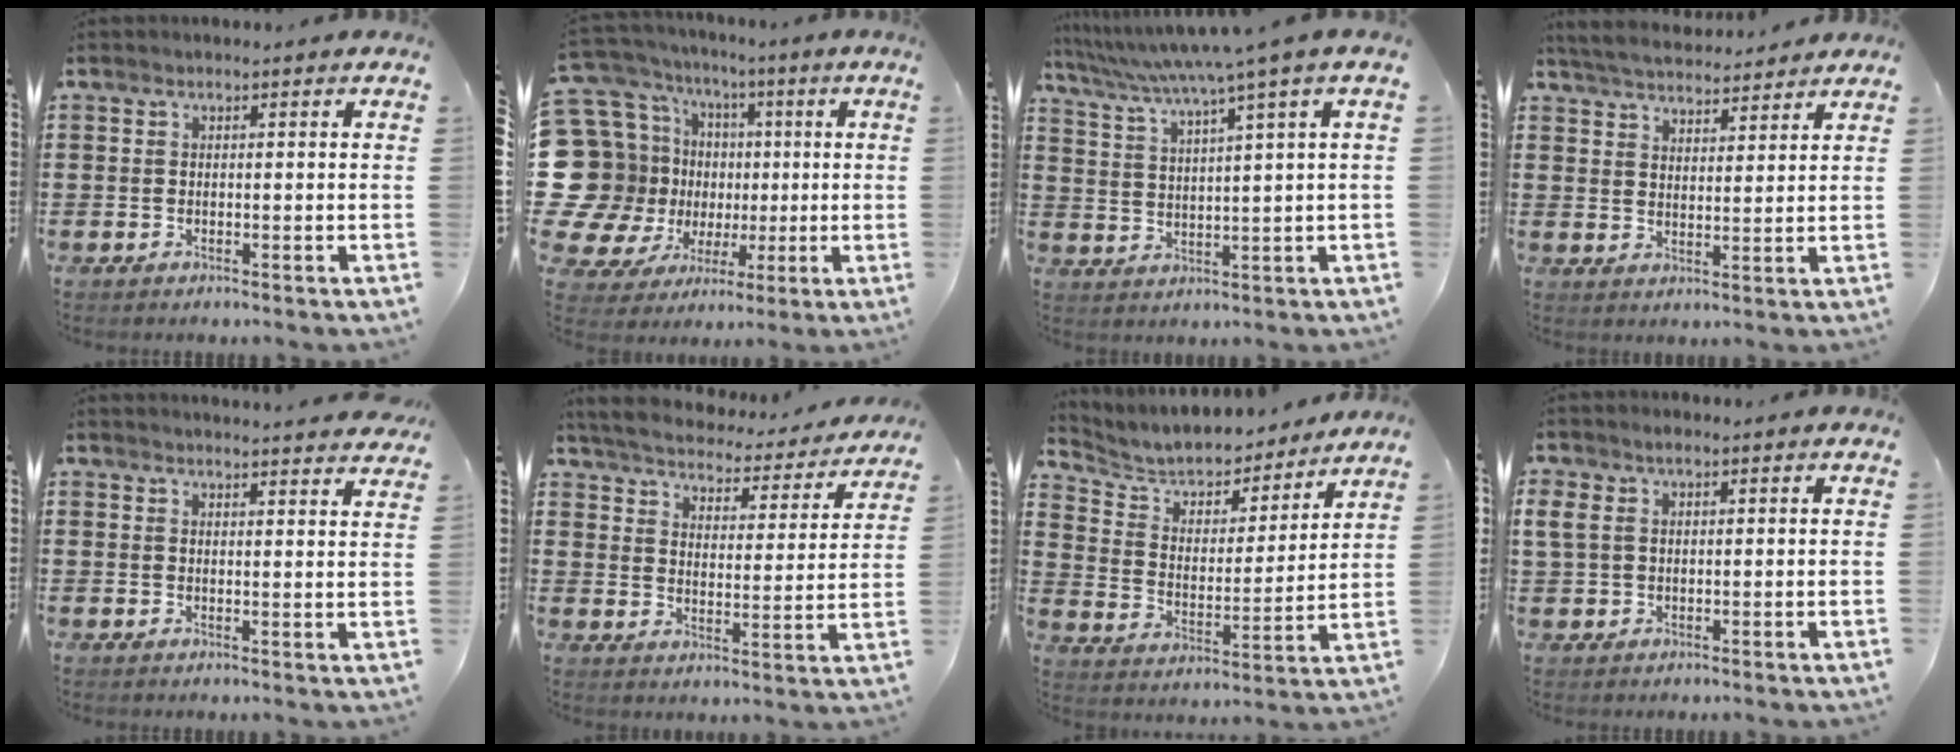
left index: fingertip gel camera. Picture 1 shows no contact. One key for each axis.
{"total": 14.9, "fx": -1.5, "fy": 14.3, "fz": 4.0, "tx": -0.156, "ty": -0.015, "tz": 0.008}
{"total": 5.2, "fx": 3.7, "fy": -1.0, "fz": 3.5, "tx": -0.085, "ty": -0.030, "tz": 0.057}
{"total": 4.4, "fx": 4.3, "fy": 0.7, "fz": 0.4, "tx": -0.025, "ty": -0.018, "tz": 0.077}
{"total": 2.7, "fx": 2.6, "fy": -0.3, "fz": 0.0, "tx": 0.000, "ty": -0.014, "tz": 0.049}
{"total": 4.2, "fx": 4.2, "fy": 0.2, "fz": 0.4, "tx": -0.033, "ty": -0.033, "tz": 0.067}
{"total": 5.4, "fx": 5.1, "fy": 1.7, "fz": 0.8, "tx": -0.050, "ty": -0.037, "tz": 0.082}
{"total": 2.2, "fx": 0.8, "fy": 1.3, "fz": 1.5, "tx": -0.042, "ty": 0.004, "tz": 0.011}